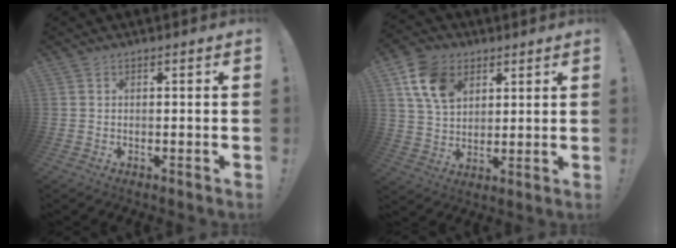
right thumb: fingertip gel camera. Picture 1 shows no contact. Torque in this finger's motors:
{"motor_torque": [0.70, 0.67, 0.43, -0.19, 0.03]}